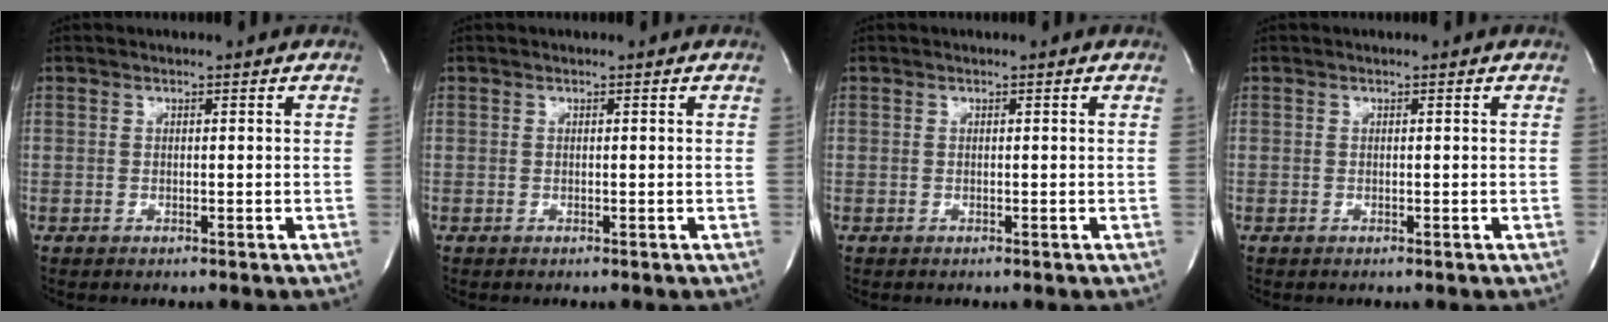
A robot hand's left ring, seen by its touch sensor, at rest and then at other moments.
{"total": 0.0}
{"total": 0.0}
{"total": 0.0}